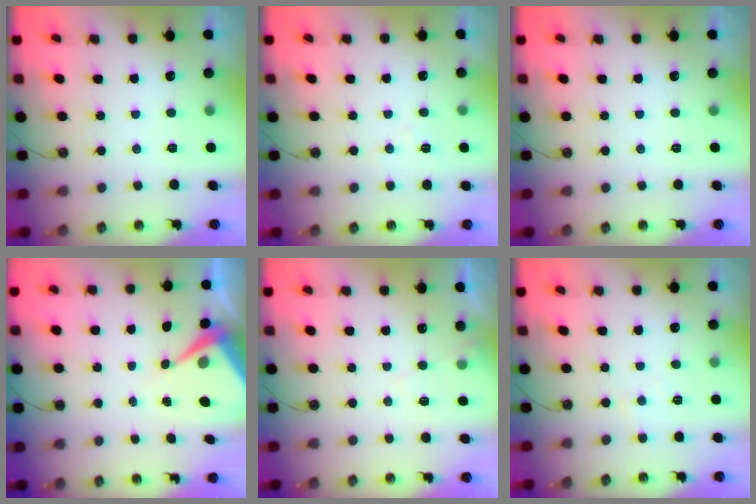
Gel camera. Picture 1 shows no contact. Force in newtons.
{"total": 4.9, "press": 4.9, "slide": 0.6}
{"total": 0.0}
{"total": 6.5, "press": 6.5, "slide": 0.5}
{"total": 6.7, "press": 6.7, "slide": 0.9}
{"total": 3.6, "press": 3.5, "slide": 0.6}